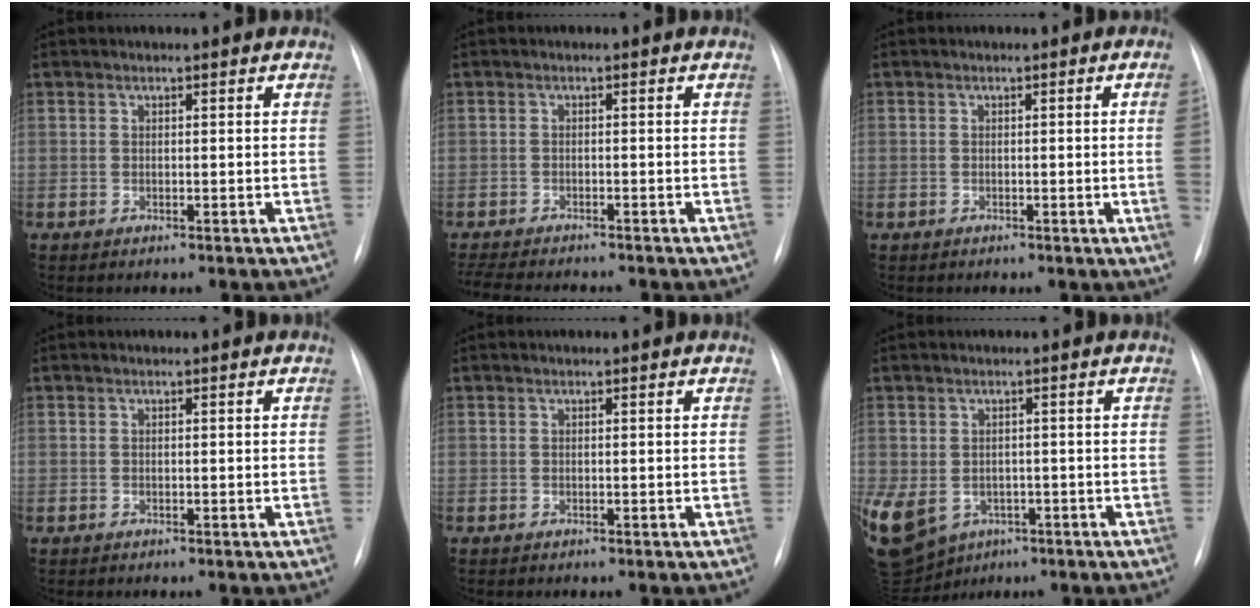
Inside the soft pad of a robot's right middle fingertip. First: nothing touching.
{"total": 7.3, "force": [-6.6, 0.9, 2.8], "torque": [-0.047, -0.015, -0.102]}
{"total": 3.0, "force": [-0.2, -1.1, 2.8], "torque": [-0.038, -0.005, 0.000]}
{"total": 0.0}
{"total": 0.0}
{"total": 25.8, "force": [-10.4, 20.5, 11.7], "torque": [-0.396, -0.024, -0.143]}